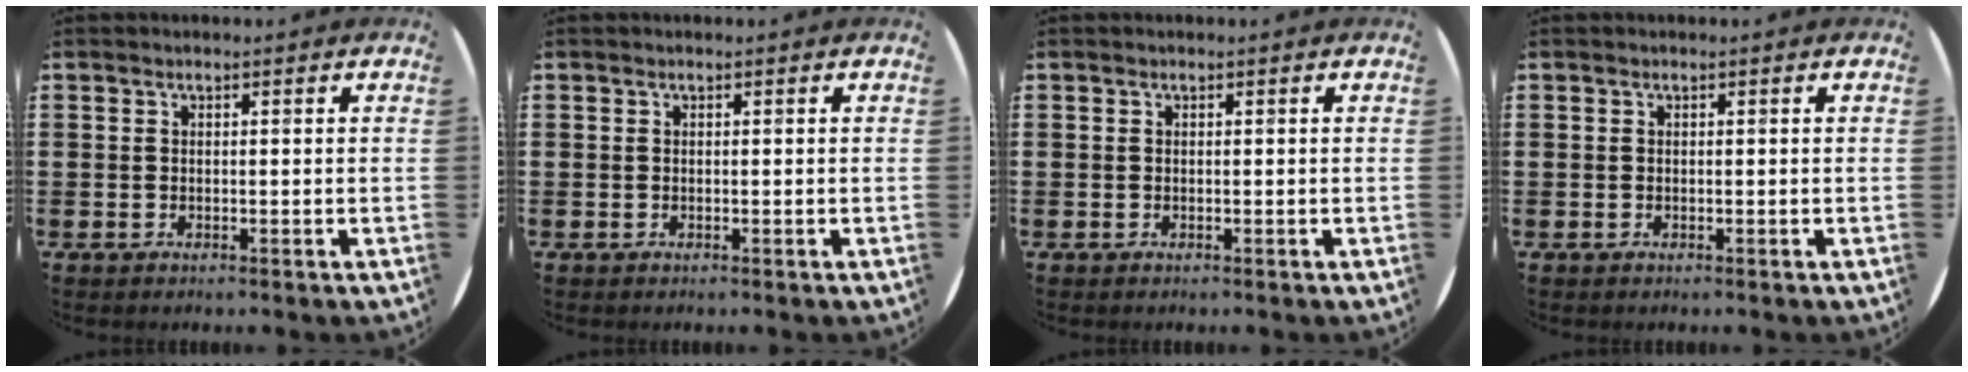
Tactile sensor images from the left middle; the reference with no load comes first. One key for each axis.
{"total": 0.0}
{"total": 0.0}
{"total": 0.0}